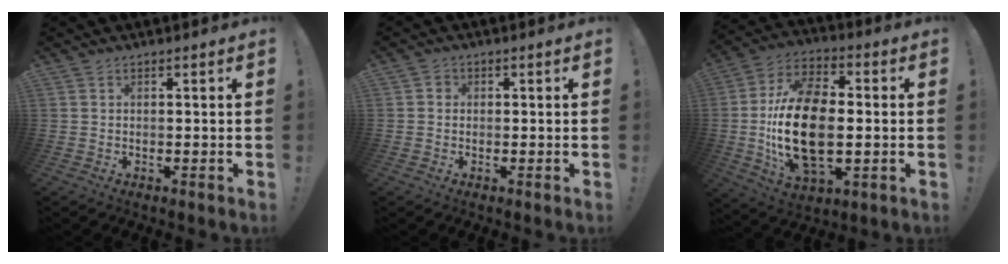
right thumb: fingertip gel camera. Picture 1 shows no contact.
{"total": 2.3, "force": [-0.5, 2.1, 0.7], "torque": [-0.007, 0.007, -0.011]}
{"total": 22.1, "force": [-1.6, 12.9, 17.9], "torque": [-0.336, 0.003, -0.022]}